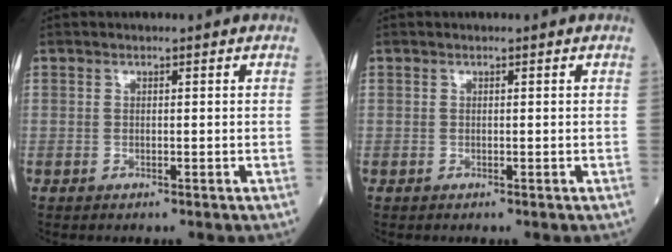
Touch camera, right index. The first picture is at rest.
{"total": 0.0}